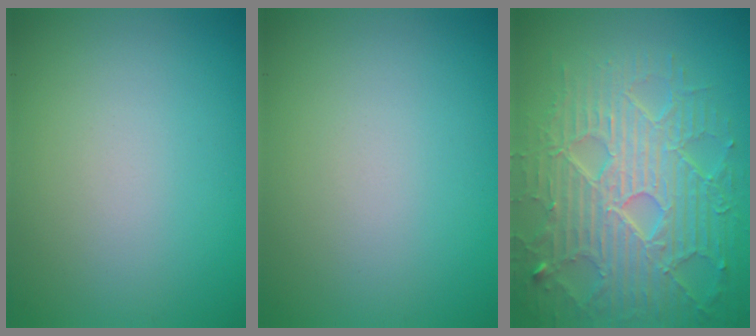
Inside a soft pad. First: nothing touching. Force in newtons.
{"total": 0.0}
{"total": 8.0, "press": 6.1, "slide": 5.1}